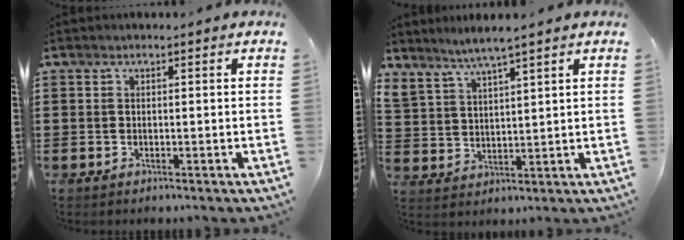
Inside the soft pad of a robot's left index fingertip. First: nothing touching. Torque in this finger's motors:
{"motor_torque": [1.09, -1.05, 0.49, 0.17]}